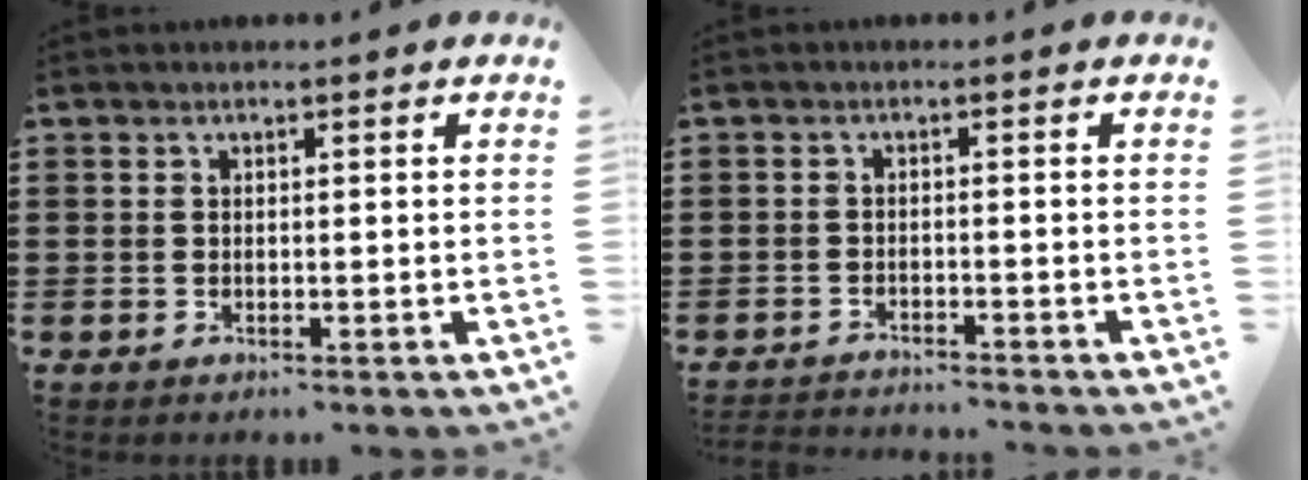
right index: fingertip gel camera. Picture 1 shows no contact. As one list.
[{"total": 2.0, "force": [-2.0, 0.0, -0.2], "torque": [-0.003, 0.001, -0.043]}]